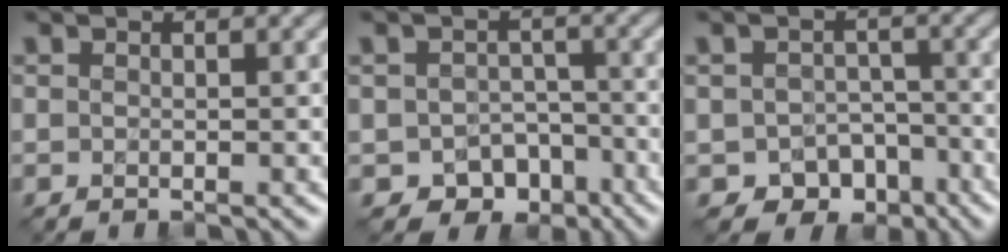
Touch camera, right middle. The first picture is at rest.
{"total": 4.7, "force": [-2.7, 3.5, 1.8], "torque": [-0.016, -0.007, -0.032]}
{"total": 4.8, "force": [-2.8, 3.5, 1.8], "torque": [-0.016, -0.008, -0.032]}